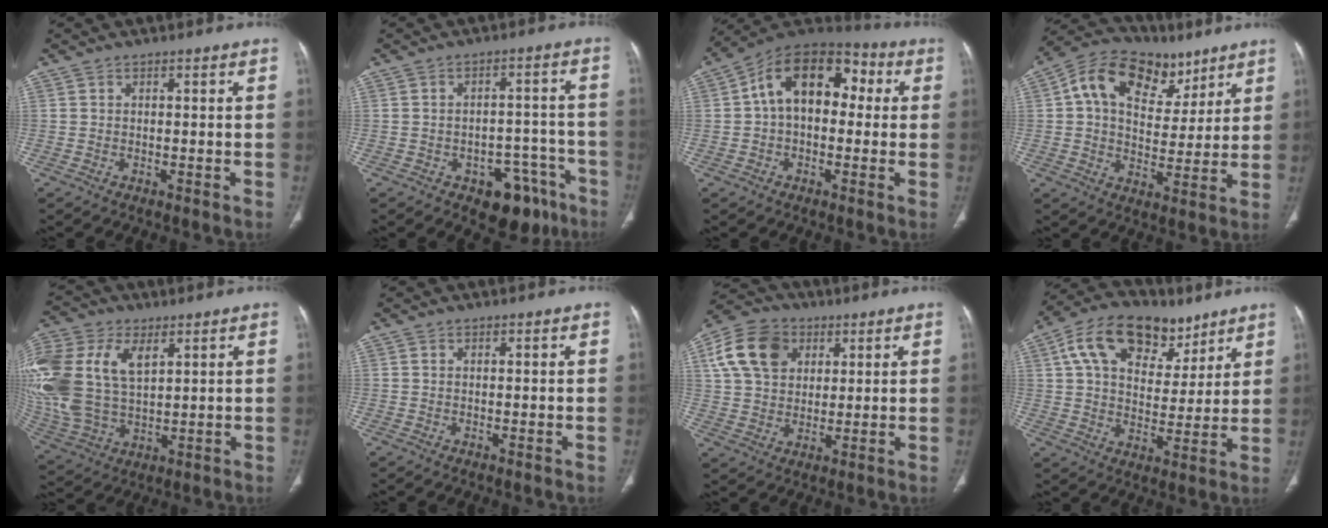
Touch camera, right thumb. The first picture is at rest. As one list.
[{"total": 10.8, "force": [-6.6, 6.6, 5.5], "torque": [-0.027, 0.051, -0.083]}, {"total": 15.5, "force": [2.1, 10.1, 11.5], "torque": [-0.146, 0.047, 0.019]}, {"total": 17.4, "force": [8.1, 11.7, 10.1], "torque": [-0.126, 0.000, 0.132]}, {"total": 23.8, "force": [6.9, 14.8, 17.3], "torque": [-0.425, 0.011, 0.138]}, {"total": 0.0}, {"total": 13.3, "force": [4.8, 10.0, 7.3], "torque": [-0.122, 0.001, 0.083]}, {"total": 18.5, "force": [9.6, 11.6, 10.7], "torque": [-0.145, -0.007, 0.160]}]